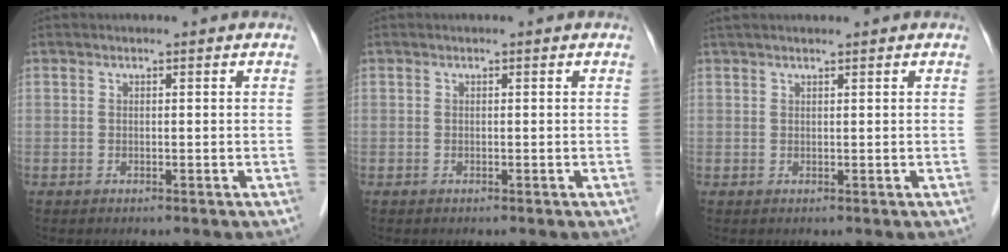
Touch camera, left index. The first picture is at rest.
{"total": 0.0}
{"total": 3.8, "force": [3.2, 0.1, 2.0], "torque": [-0.026, 0.032, 0.055]}